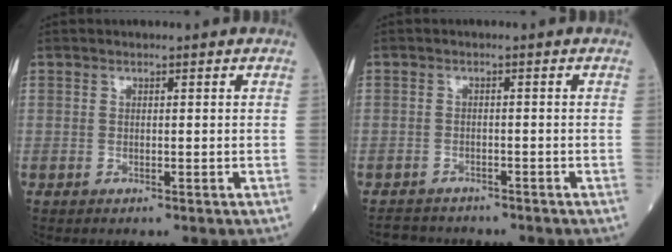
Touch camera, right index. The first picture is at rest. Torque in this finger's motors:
{"motor_torque": [-1.68, -0.46, -1.05, -0.16]}